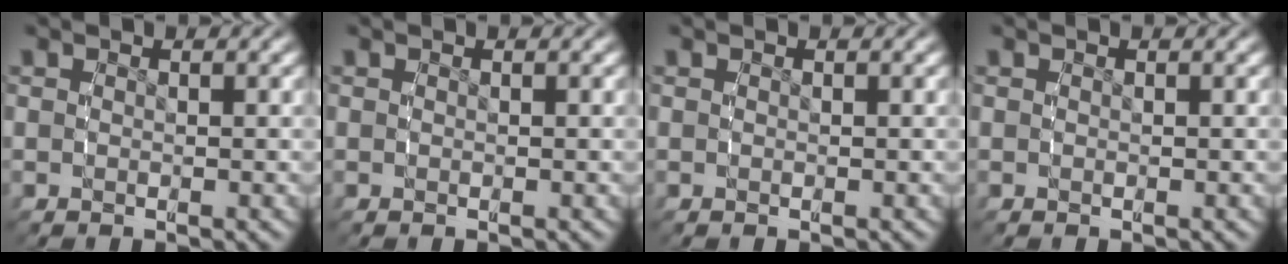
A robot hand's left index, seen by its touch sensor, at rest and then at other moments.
{"total": 0.0}
{"total": 0.0}
{"total": 0.0}